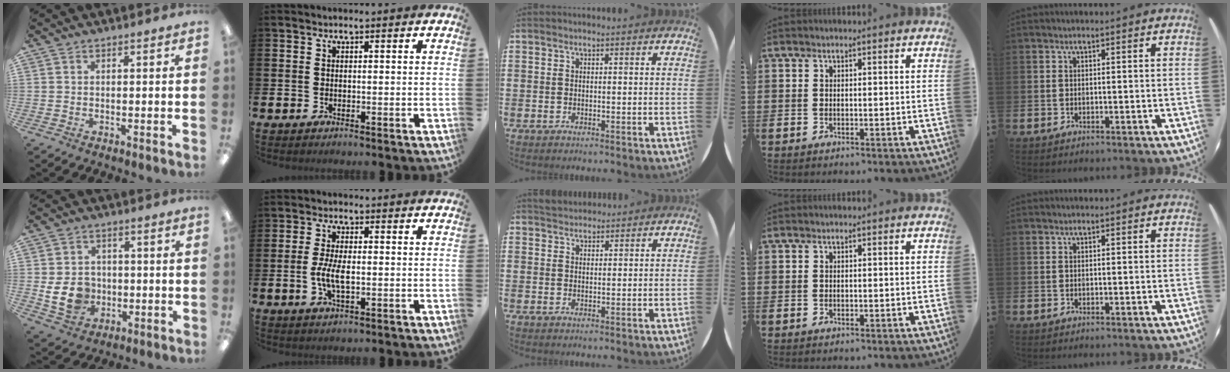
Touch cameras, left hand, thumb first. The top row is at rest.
{"thumb": {"total": 9.3, "force": [-1.5, 7.6, 5.3], "torque": [-0.109, 0.009, -0.023]}, "index": {"total": 4.5, "force": [-0.5, 1.8, 4.0], "torque": [-0.079, -0.004, -0.016]}, "middle": {"total": 1.9, "force": [1.9, 0.5, -0.1], "torque": [-0.001, 0.004, 0.037]}}